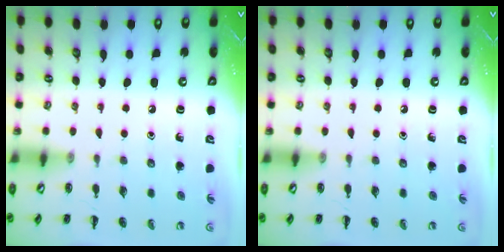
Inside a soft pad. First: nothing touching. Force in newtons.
{"total": 0.0}